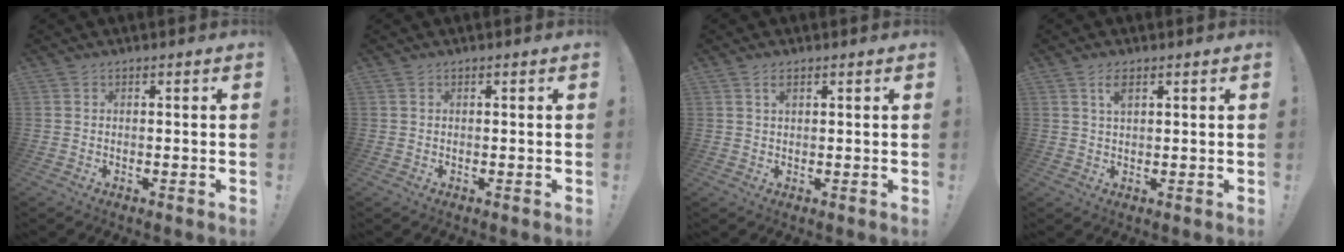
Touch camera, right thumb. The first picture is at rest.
{"total": 0.0}
{"total": 1.9, "force": [1.2, 0.5, 1.4], "torque": [-0.014, -0.006, 0.018]}
{"total": 3.4, "force": [1.9, 1.1, 2.6], "torque": [-0.040, -0.005, 0.031]}